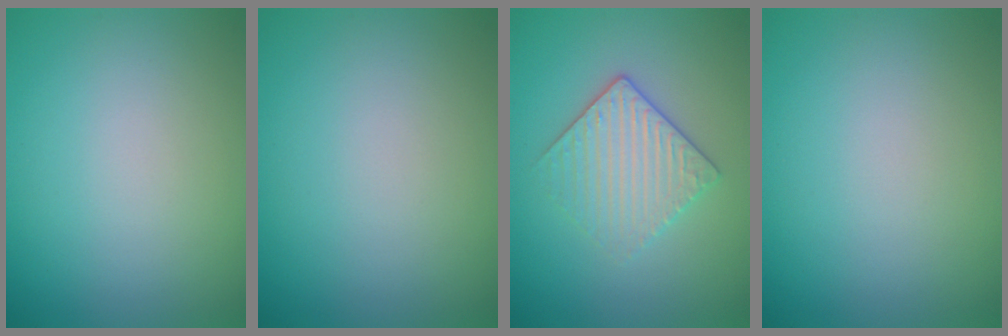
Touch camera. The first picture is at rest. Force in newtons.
{"total": 0.0}
{"total": 3.4, "press": 3.2, "slide": 1.3}
{"total": 0.0}